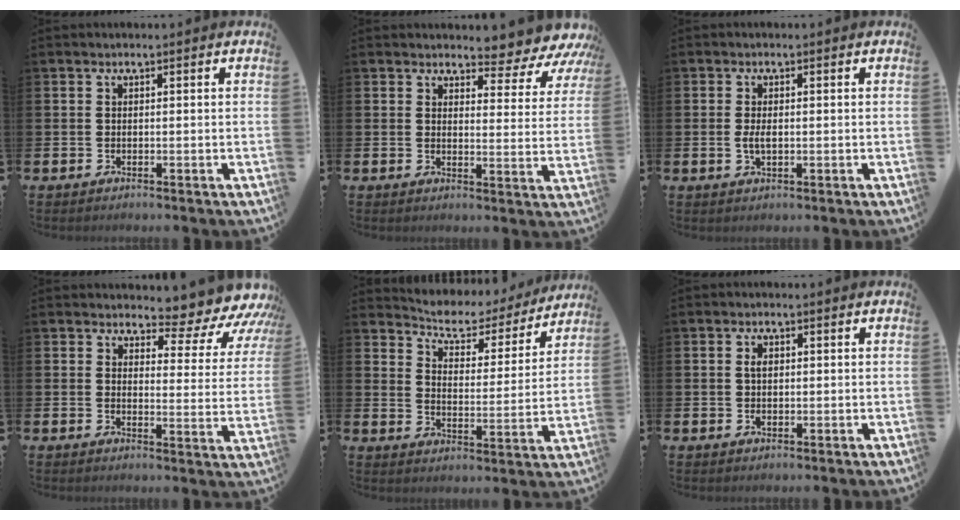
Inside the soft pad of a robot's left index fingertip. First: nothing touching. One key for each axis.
{"total": 4.3, "fx": 4.0, "fy": 1.5, "fz": 0.7, "tx": -0.008, "ty": -0.047, "tz": 0.060}
{"total": 2.0, "fx": -0.1, "fy": 1.0, "fz": 1.8, "tx": -0.035, "ty": 0.003, "tz": -0.003}
{"total": 5.5, "fx": 4.8, "fy": 2.0, "fz": 1.8, "tx": -0.026, "ty": -0.055, "tz": 0.072}
{"total": 5.5, "fx": 5.1, "fy": 2.0, "fz": 0.7, "tx": -0.043, "ty": -0.045, "tz": 0.082}
{"total": 1.8, "fx": 0.3, "fy": 1.1, "fz": 1.4, "tx": -0.016, "ty": 0.000, "tz": 0.001}